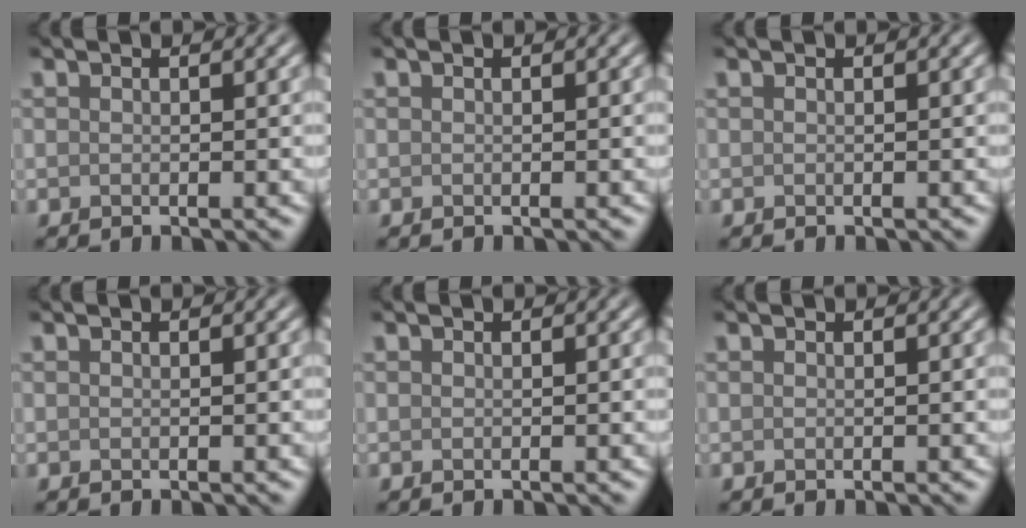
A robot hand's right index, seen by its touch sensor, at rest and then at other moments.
{"total": 0.0}
{"total": 0.0}
{"total": 0.0}
{"total": 0.0}
{"total": 0.0}